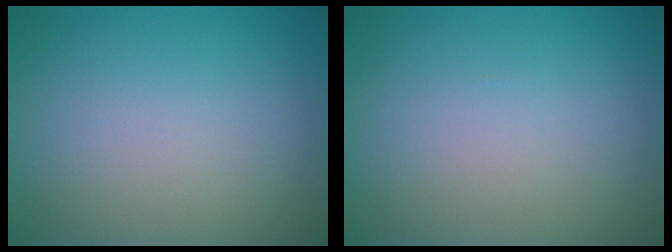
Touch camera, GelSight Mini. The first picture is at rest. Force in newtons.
{"total": 0.0}